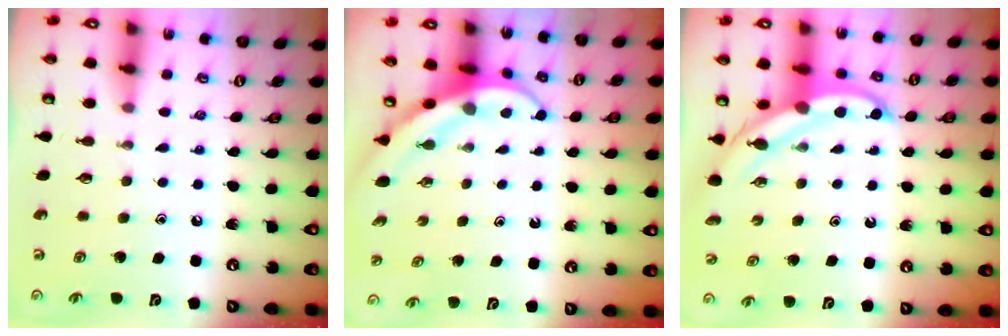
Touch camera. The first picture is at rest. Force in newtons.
{"total": 4.0, "press": 3.9, "slide": 0.4}
{"total": 5.6, "press": 5.6, "slide": 0.2}